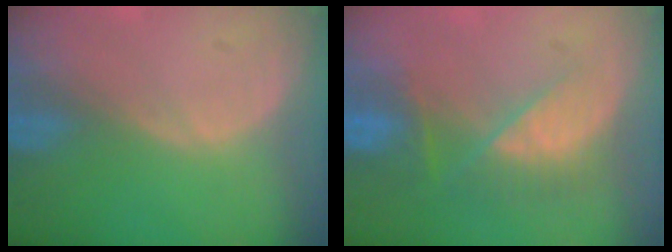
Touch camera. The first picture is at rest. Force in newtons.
{"total": 7.8, "press": 7.1, "slide": 3.1}